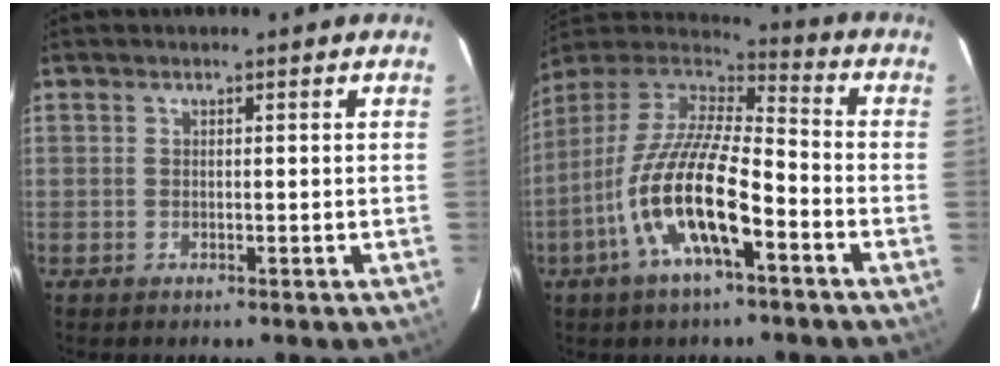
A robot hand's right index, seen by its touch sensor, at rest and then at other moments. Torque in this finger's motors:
{"motor_torque": [1.76, -0.38, 1.05, 0.21]}